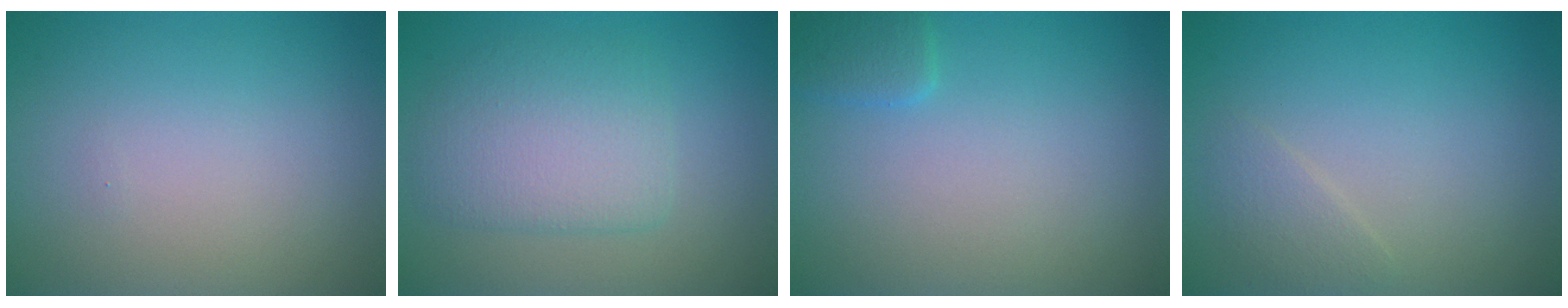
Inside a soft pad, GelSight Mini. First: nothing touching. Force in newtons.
{"total": 4.4, "press": 4.4, "slide": 0.4}
{"total": 1.4, "press": 1.4, "slide": 0.1}
{"total": 1.4, "press": 1.4, "slide": 0.1}